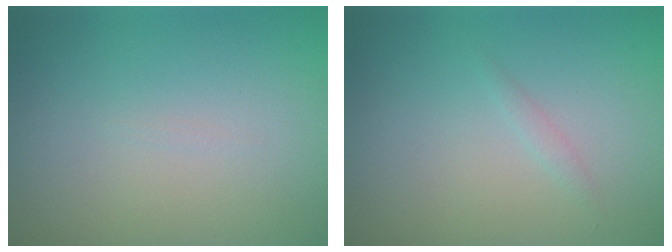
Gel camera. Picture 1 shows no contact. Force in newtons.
{"total": 0.7, "press": 0.7, "slide": 0.0}